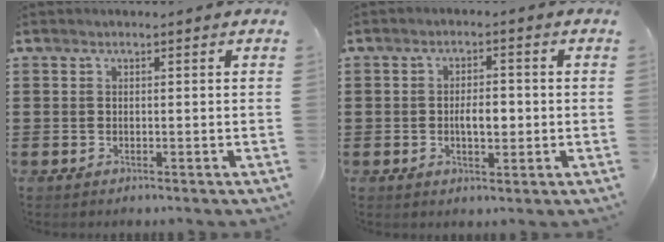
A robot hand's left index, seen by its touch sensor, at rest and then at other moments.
{"total": 3.9, "force": [-0.5, 1.9, 3.4], "torque": [-0.057, 0.004, -0.014]}